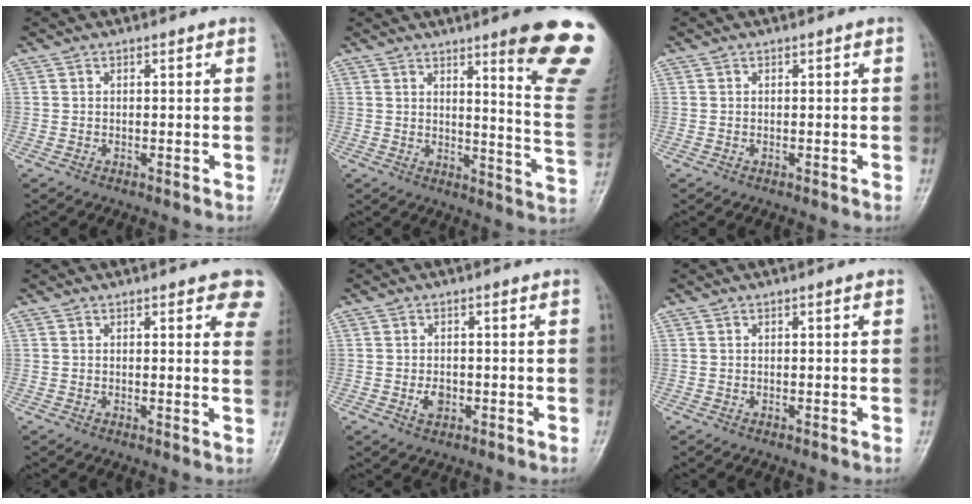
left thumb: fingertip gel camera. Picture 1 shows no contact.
{"total": 16.5, "force": [10.1, 1.5, 13.0], "torque": [-0.129, -0.069, 0.125]}
{"total": 0.0}
{"total": 7.4, "force": [4.5, 2.6, 5.3], "torque": [-0.029, -0.013, 0.042]}
{"total": 2.5, "force": [-0.5, 1.8, 1.7], "torque": [-0.024, 0.000, -0.006]}
{"total": 0.5, "force": [0.3, 0.0, 0.4], "torque": [-0.008, 0.000, 0.002]}